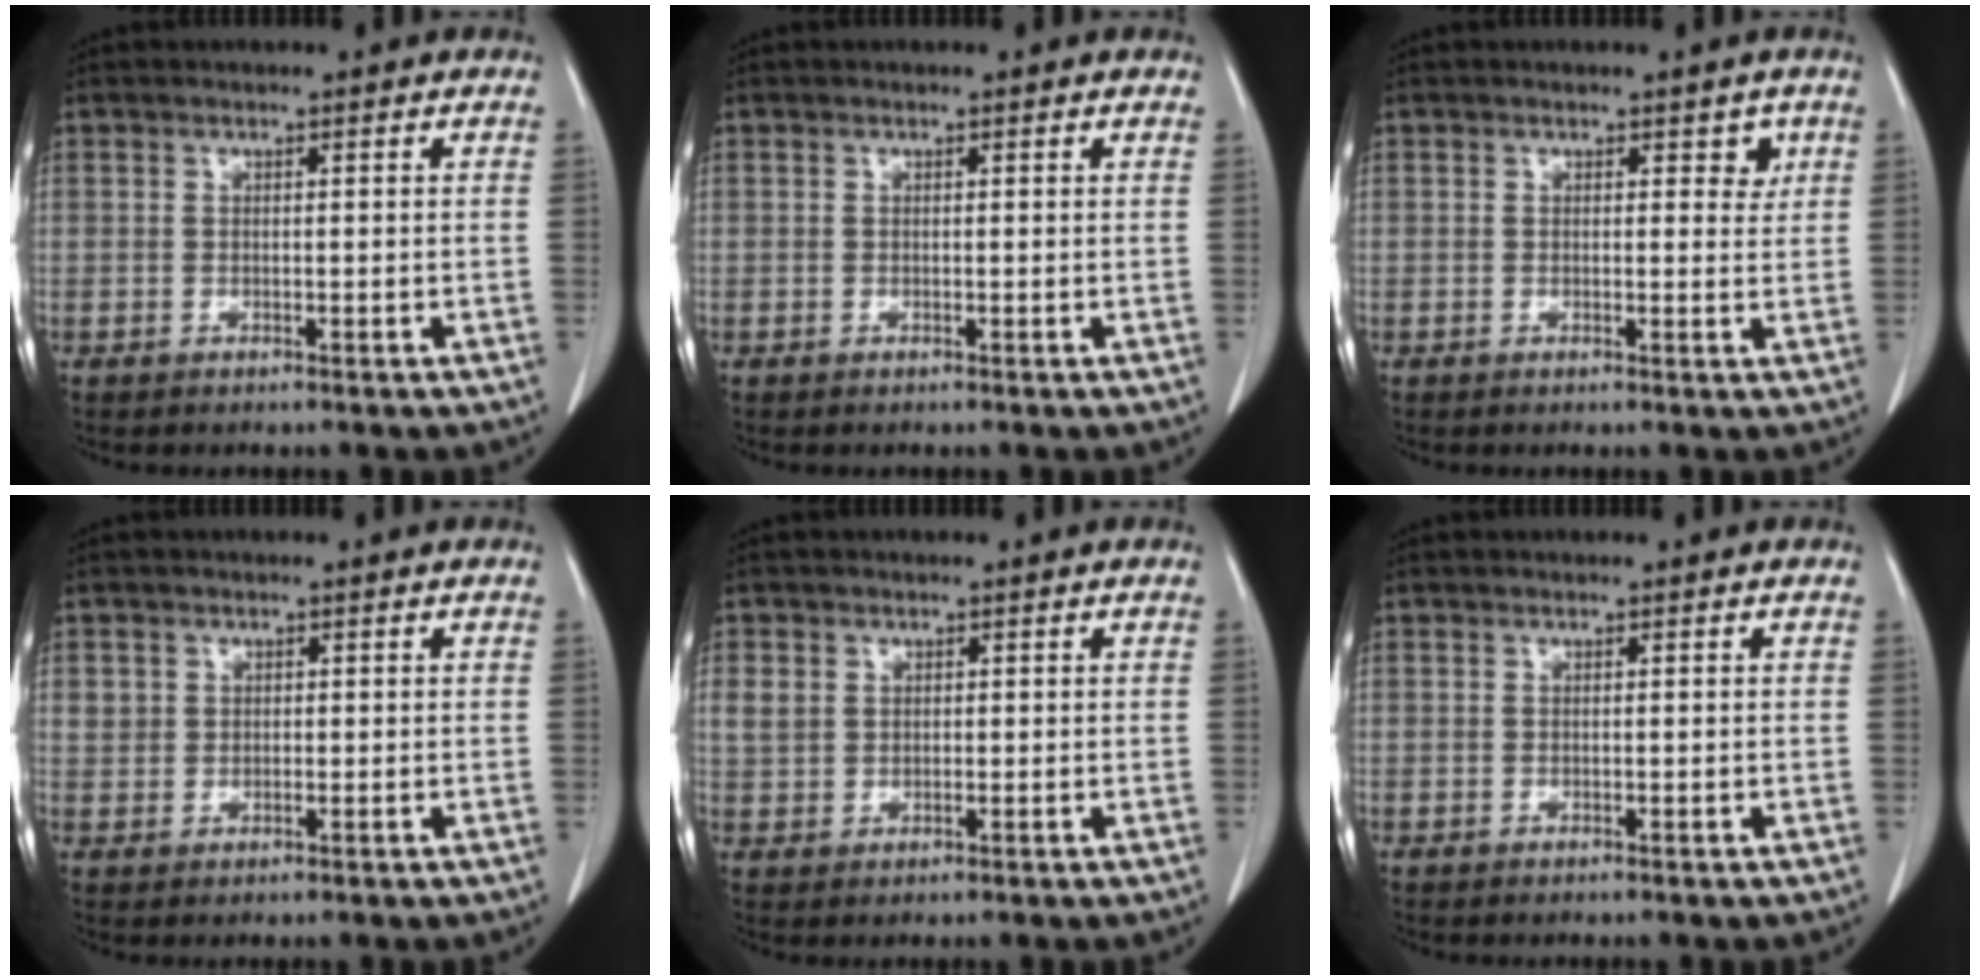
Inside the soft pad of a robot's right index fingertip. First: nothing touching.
{"total": 0.0}
{"total": 2.0, "force": [1.0, 1.2, 1.2], "torque": [-0.005, -0.004, 0.011]}
{"total": 2.2, "force": [0.7, 2.0, 0.5], "torque": [-0.003, 0.003, 0.012]}
{"total": 3.0, "force": [0.8, 2.5, 1.3], "torque": [-0.031, 0.008, 0.022]}
{"total": 0.0}